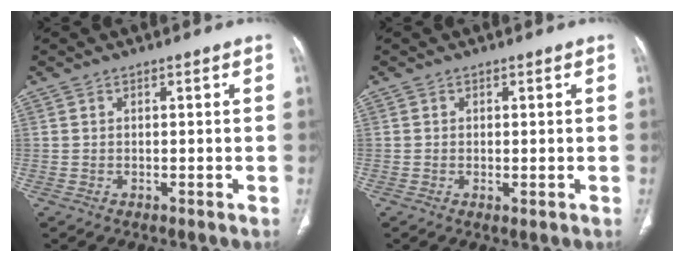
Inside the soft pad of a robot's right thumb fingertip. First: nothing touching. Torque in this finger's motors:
{"motor_torque": [-0.25, 0.04, -0.12, -0.17, -0.01]}